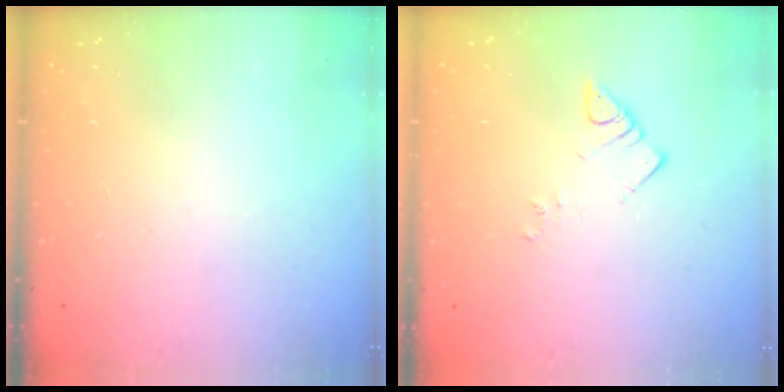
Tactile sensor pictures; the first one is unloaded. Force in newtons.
{"total": 3.7, "press": 3.7, "slide": 0.4}